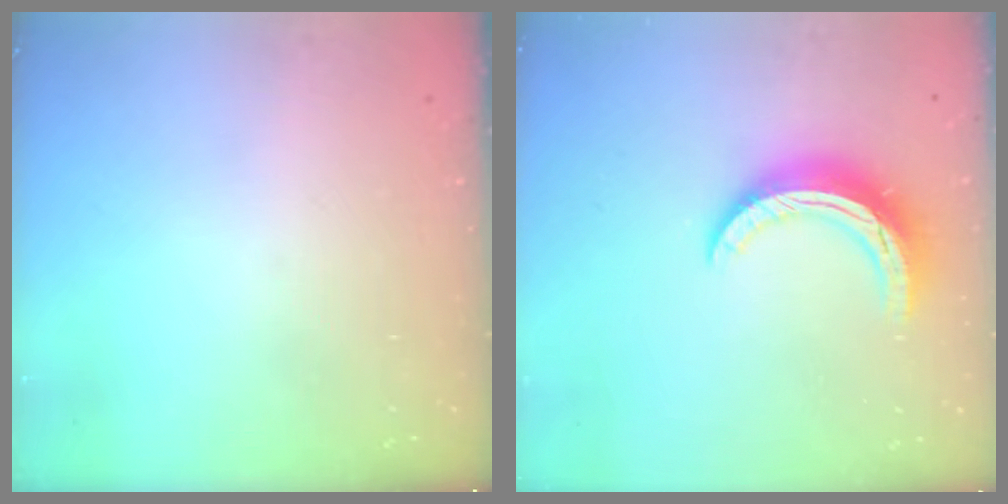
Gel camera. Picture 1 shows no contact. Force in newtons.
{"total": 11.2, "press": 11.2, "slide": 0.7}